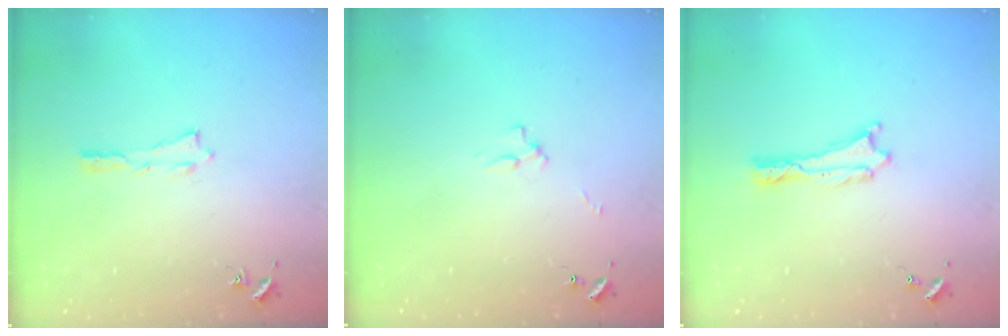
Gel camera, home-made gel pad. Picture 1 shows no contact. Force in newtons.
{"total": 2.5, "press": 2.5, "slide": 0.3}
{"total": 0.0}